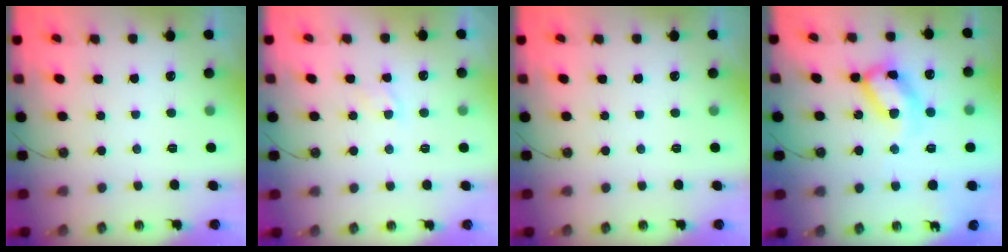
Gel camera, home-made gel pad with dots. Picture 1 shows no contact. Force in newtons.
{"total": 4.0, "press": 3.9, "slide": 0.5}
{"total": 0.0}
{"total": 17.2, "press": 17.2, "slide": 1.5}